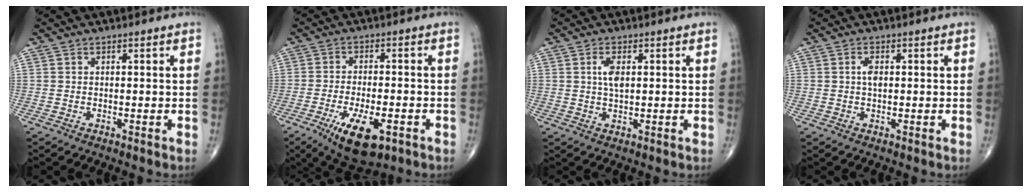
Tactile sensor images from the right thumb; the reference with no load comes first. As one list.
[{"total": 11.3, "force": [-5.2, 4.6, 8.9], "torque": [-0.150, 0.004, -0.077]}, {"total": 3.6, "force": [0.8, 1.7, 3.1], "torque": [-0.055, -0.003, 0.015]}, {"total": 2.1, "force": [0.3, 1.1, 1.7], "torque": [-0.027, 0.001, 0.003]}]